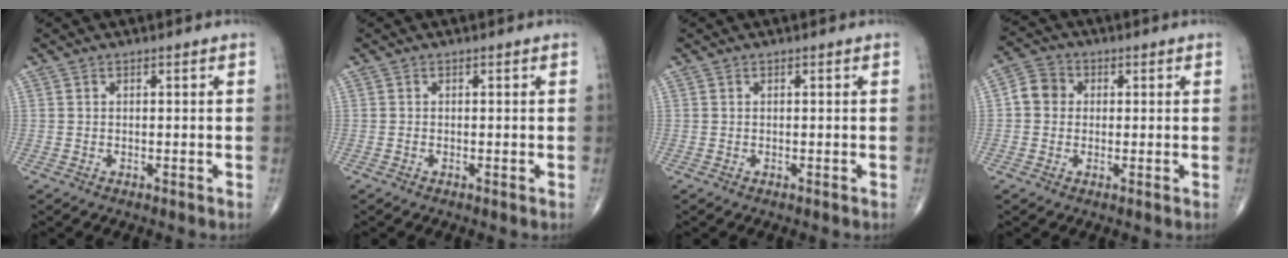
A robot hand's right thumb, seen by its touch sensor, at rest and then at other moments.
{"total": 0.0}
{"total": 0.0}
{"total": 4.9, "force": [0.4, 4.5, 2.0], "torque": [-0.020, 0.012, -0.005]}